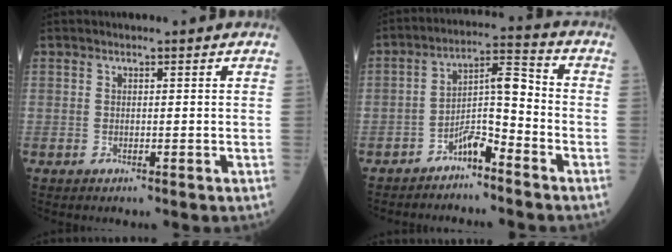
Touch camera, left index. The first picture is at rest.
{"total": 6.1, "force": [-3.9, 1.5, 4.5], "torque": [-0.082, 0.019, -0.068]}